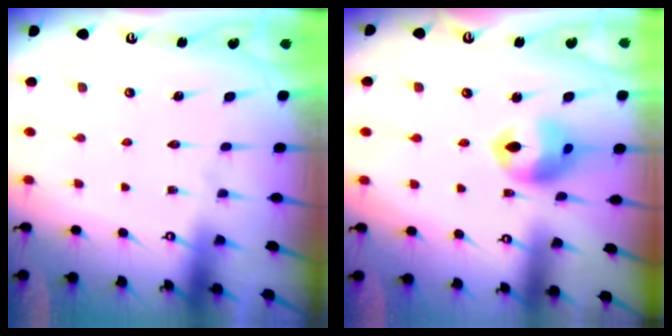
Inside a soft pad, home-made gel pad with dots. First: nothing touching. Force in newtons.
{"total": 11.2, "press": 11.2, "slide": 0.8}